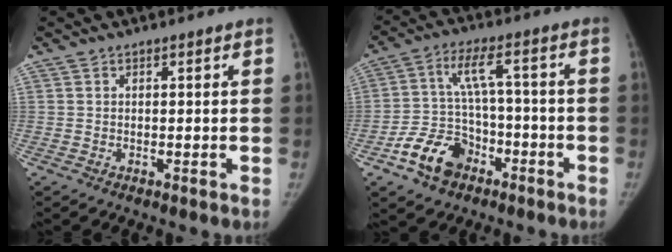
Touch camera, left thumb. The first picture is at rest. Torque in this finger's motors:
{"motor_torque": [-0.95, 1.45, 1.42, 0.70, 0.04]}